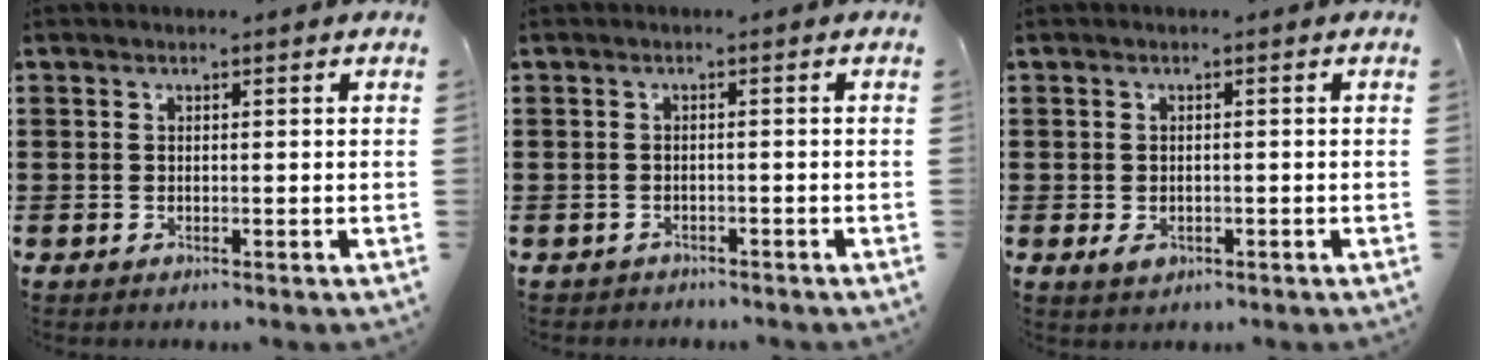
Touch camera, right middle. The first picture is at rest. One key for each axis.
{"total": 1.0, "fx": -0.9, "fy": 0.3, "fz": -0.1, "tx": -0.002, "ty": 0.001, "tz": -0.021}
{"total": 1.3, "fx": -0.4, "fy": 0.8, "fz": 0.9, "tx": -0.019, "ty": 0.001, "tz": -0.009}